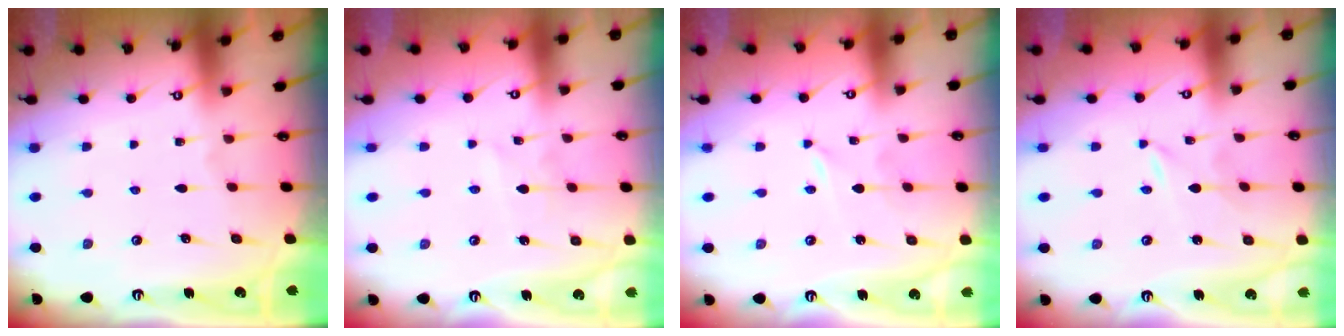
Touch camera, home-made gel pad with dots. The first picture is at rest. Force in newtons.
{"total": 1.6, "press": 1.6, "slide": 0.1}
{"total": 0.0}
{"total": 0.0}